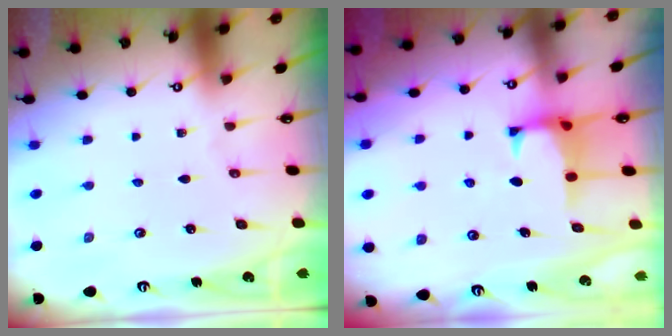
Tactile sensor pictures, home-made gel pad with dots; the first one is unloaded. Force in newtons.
{"total": 1.0, "press": 0.7, "slide": 0.8}